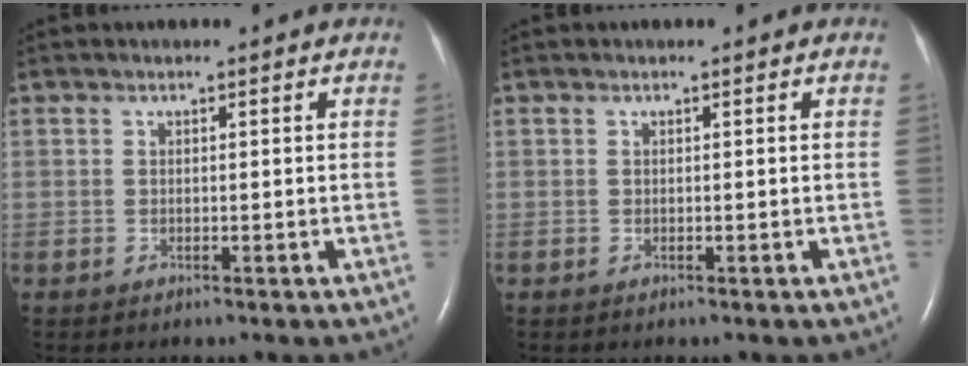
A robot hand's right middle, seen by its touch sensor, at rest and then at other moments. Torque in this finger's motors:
{"motor_torque": [-0.02, 0.02, -0.03, 0.00]}